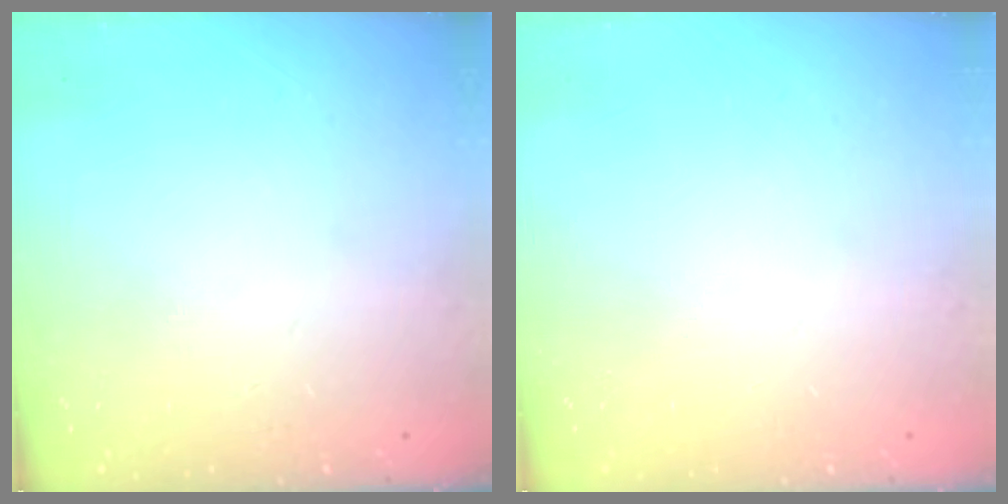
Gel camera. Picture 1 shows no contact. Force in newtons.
{"total": 0.0}